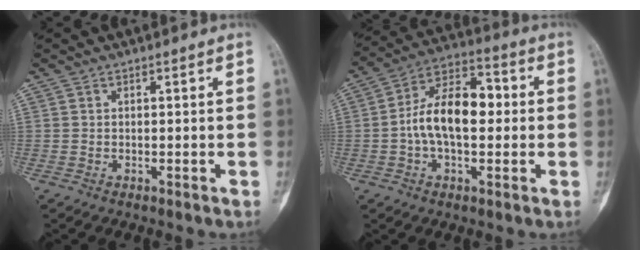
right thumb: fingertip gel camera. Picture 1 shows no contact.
{"total": 13.6, "force": [-0.2, 7.7, 11.2], "torque": [-0.185, 0.035, -0.013]}